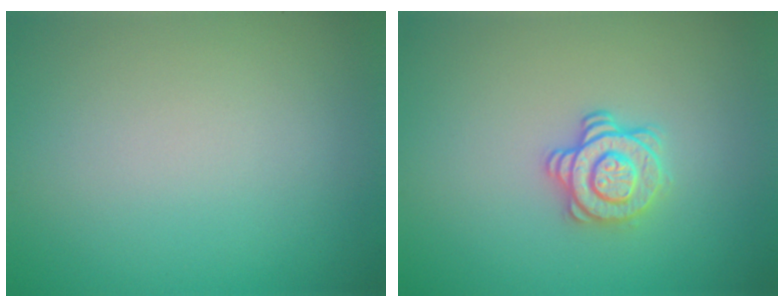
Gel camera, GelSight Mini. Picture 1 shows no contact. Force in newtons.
{"total": 2.9, "press": 2.5, "slide": 1.3}